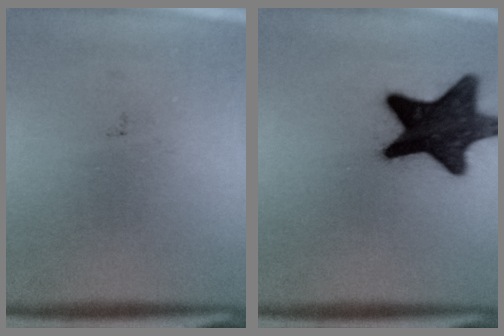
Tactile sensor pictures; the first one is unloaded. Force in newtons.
{"total": 16.1}